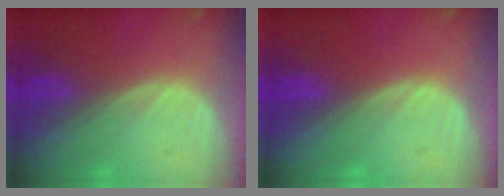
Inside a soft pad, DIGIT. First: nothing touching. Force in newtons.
{"total": 0.0}